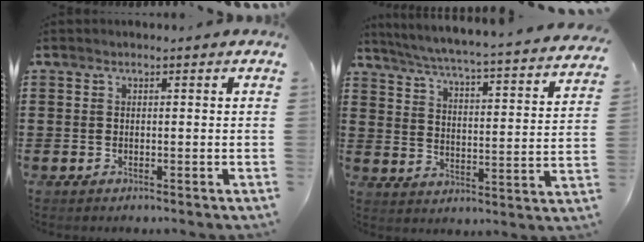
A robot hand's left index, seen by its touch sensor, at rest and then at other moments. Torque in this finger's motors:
{"motor_torque": [1.96, 0.18, 1.05, 0.21]}